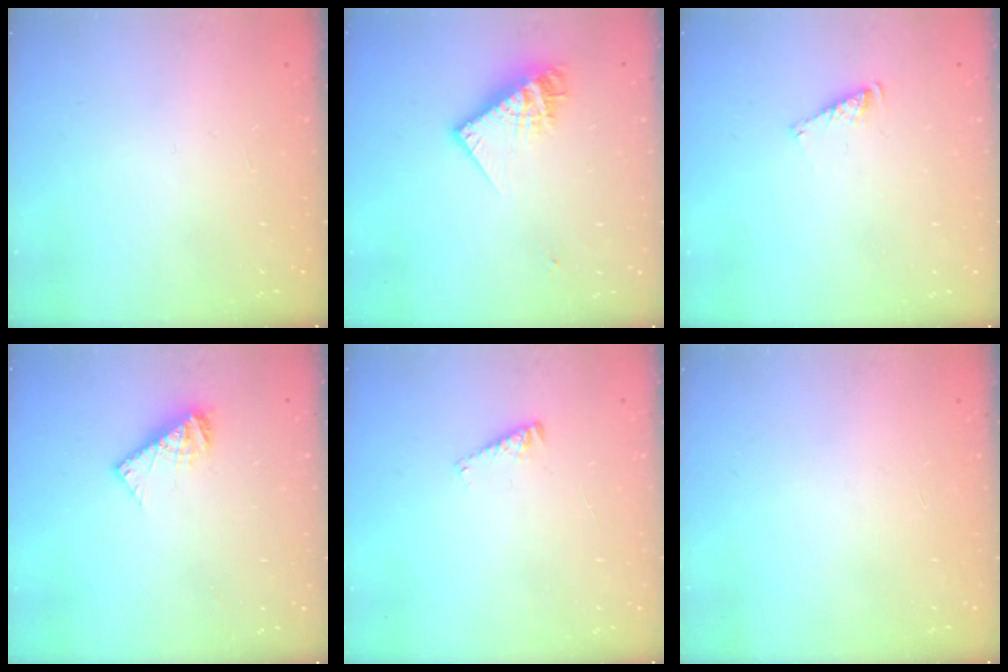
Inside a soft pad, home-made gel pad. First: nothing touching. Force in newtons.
{"total": 11.5, "press": 11.5, "slide": 0.8}
{"total": 4.3, "press": 4.2, "slide": 0.3}
{"total": 7.8, "press": 7.7, "slide": 0.6}
{"total": 4.2, "press": 4.2, "slide": 0.5}
{"total": 0.0}